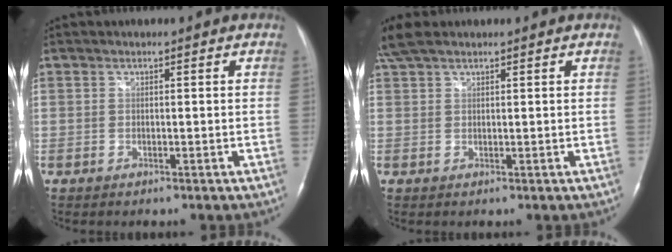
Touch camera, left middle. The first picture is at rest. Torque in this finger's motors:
{"motor_torque": [0.39, -0.26, -0.03, 0.06]}